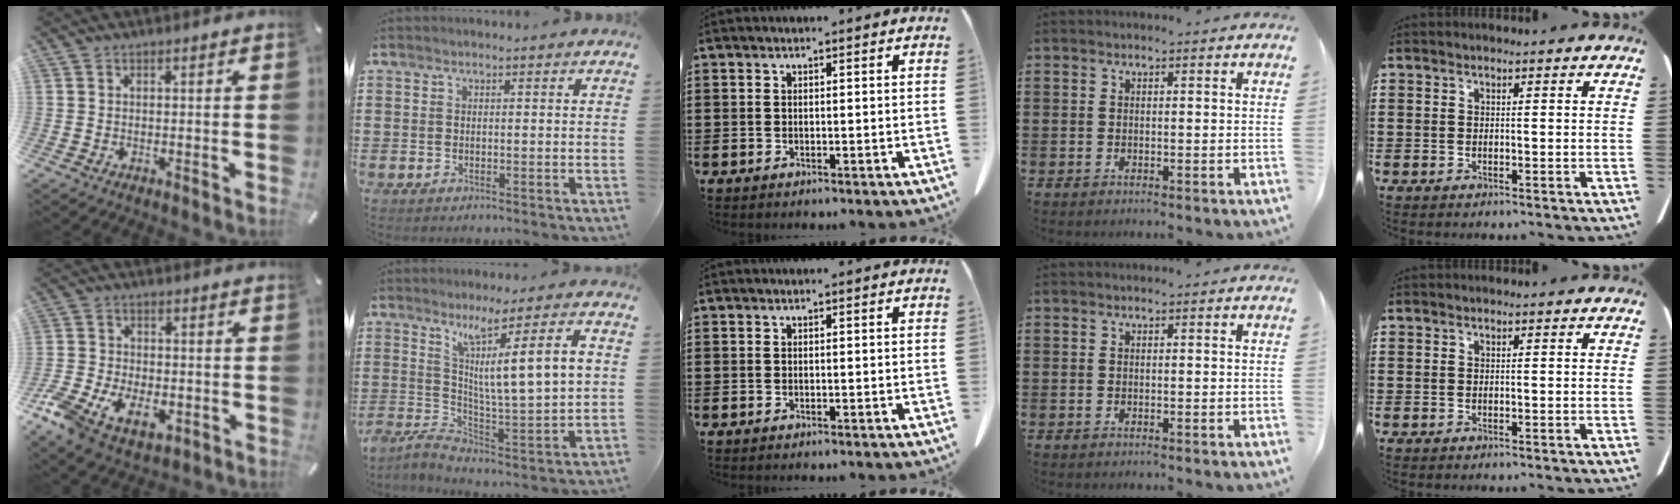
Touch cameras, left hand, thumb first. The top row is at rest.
{"thumb": {"total": 10.6, "force": [-4.8, 6.8, 6.5], "torque": [-0.134, 0.014, -0.088]}, "index": {"total": 9.9, "force": [3.1, 1.2, 9.3], "torque": [-0.161, -0.012, 0.041]}}